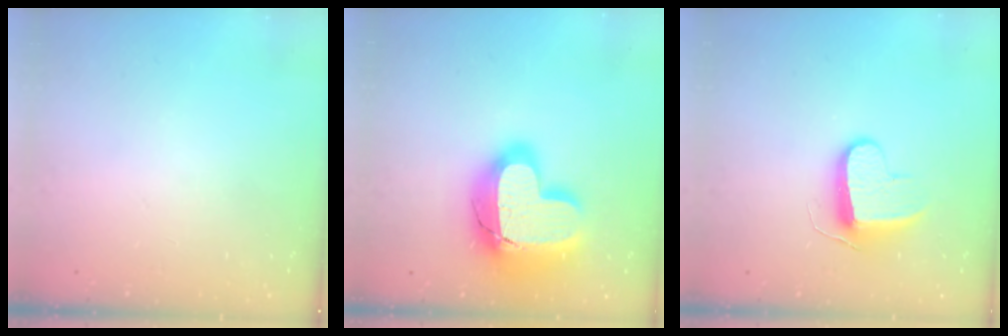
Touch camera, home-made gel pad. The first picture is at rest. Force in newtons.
{"total": 23.0, "press": 22.9, "slide": 1.6}
{"total": 9.5, "press": 9.5, "slide": 0.1}